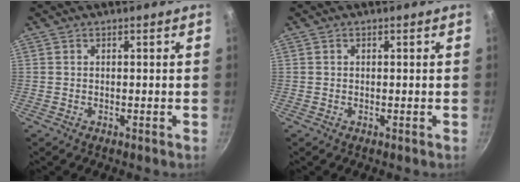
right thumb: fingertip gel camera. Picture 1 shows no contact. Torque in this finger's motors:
{"motor_torque": [-0.28, -0.26, -0.15, 0.38, 0.03]}